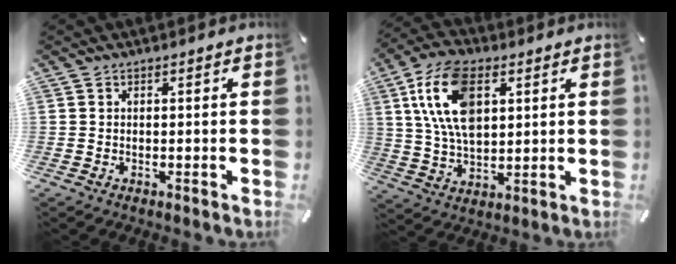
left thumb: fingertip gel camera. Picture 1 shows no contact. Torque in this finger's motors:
{"motor_torque": [0.44, 0.83, 1.85, -0.92, 0.69]}